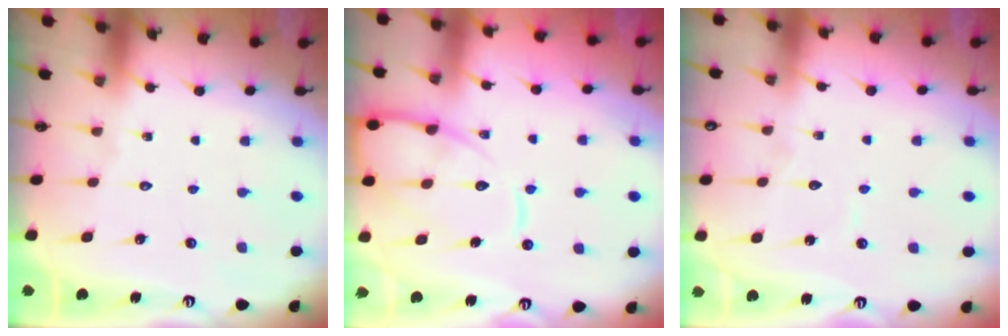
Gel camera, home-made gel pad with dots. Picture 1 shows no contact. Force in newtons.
{"total": 12.1, "press": 12.0, "slide": 1.6}
{"total": 3.4, "press": 3.4, "slide": 0.3}